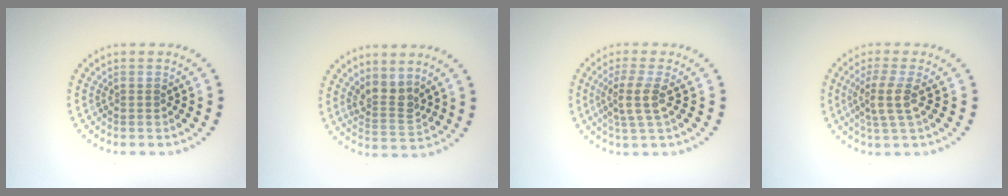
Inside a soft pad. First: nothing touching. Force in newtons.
{"total": 2.7, "press": 2.0, "slide": 1.8}
{"total": 2.9, "press": 2.3, "slide": 1.7}
{"total": 2.9, "press": 2.3, "slide": 1.8}